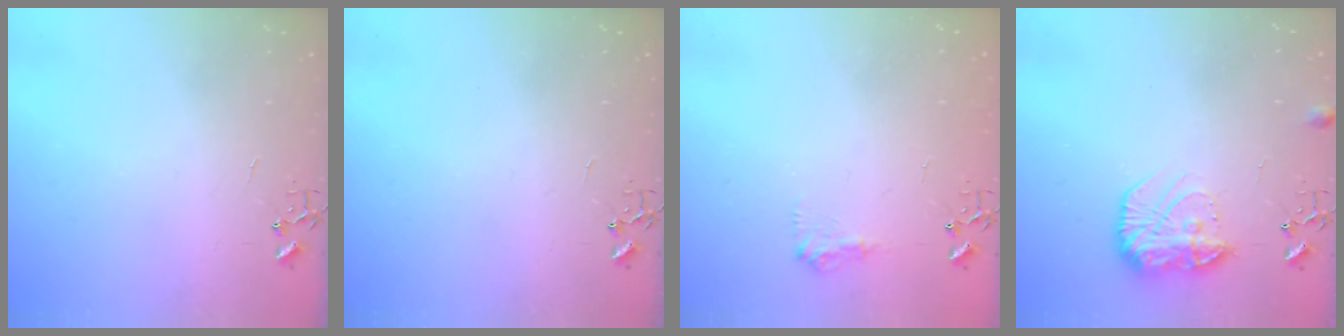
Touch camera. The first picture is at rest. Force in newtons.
{"total": 0.0}
{"total": 7.9, "press": 7.9, "slide": 0.3}
{"total": 13.9, "press": 13.8, "slide": 0.8}